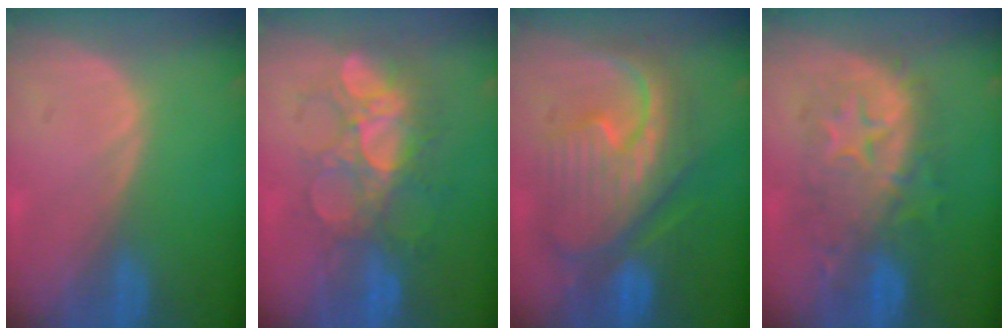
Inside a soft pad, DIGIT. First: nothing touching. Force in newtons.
{"total": 9.1, "press": 8.6, "slide": 2.9}
{"total": 12.4, "press": 12.3, "slide": 1.4}
{"total": 9.3, "press": 9.3, "slide": 0.4}